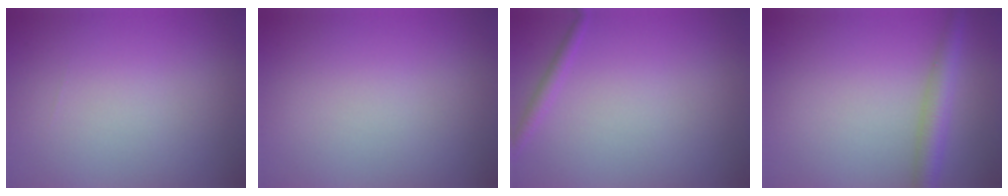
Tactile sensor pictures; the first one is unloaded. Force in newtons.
{"total": 0.0}
{"total": 1.1, "press": 1.1, "slide": 0.0}
{"total": 3.0, "press": 3.0, "slide": 0.1}